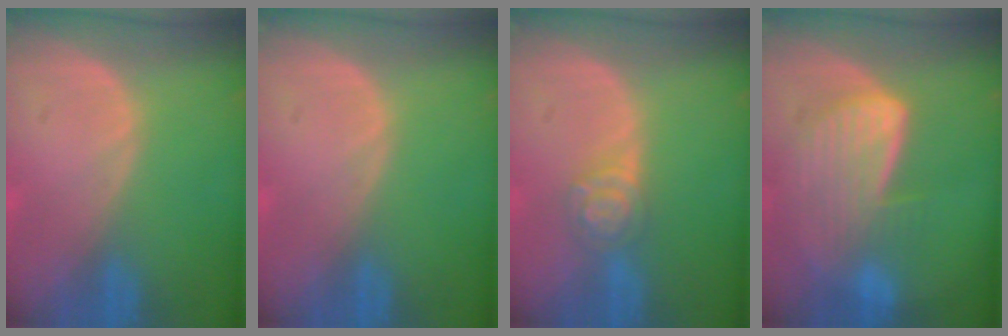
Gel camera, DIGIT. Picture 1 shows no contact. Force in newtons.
{"total": 0.0}
{"total": 4.3, "press": 3.9, "slide": 1.9}
{"total": 7.8, "press": 7.3, "slide": 2.9}